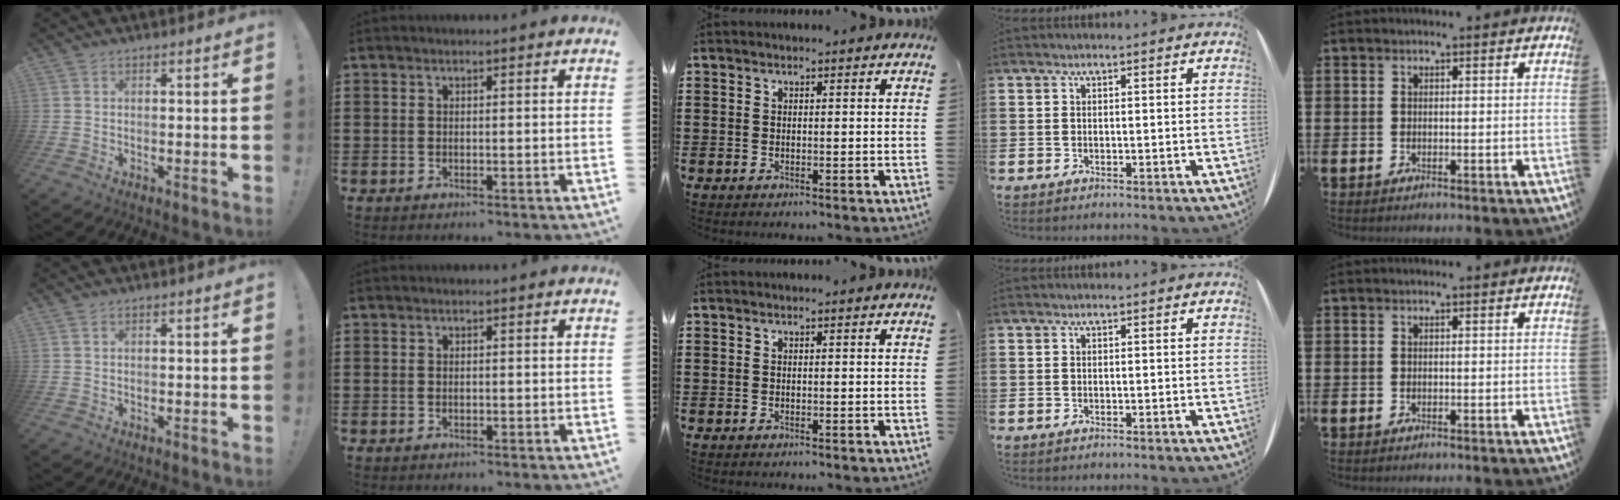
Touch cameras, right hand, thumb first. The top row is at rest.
{"thumb": {"total": 0.6, "force": [0.4, 0.3, 0.4], "torque": [0.000, -0.002, 0.005]}, "index": {"total": 0.5, "force": [0.0, 0.3, 0.5], "torque": [-0.010, 0.000, -0.001]}}